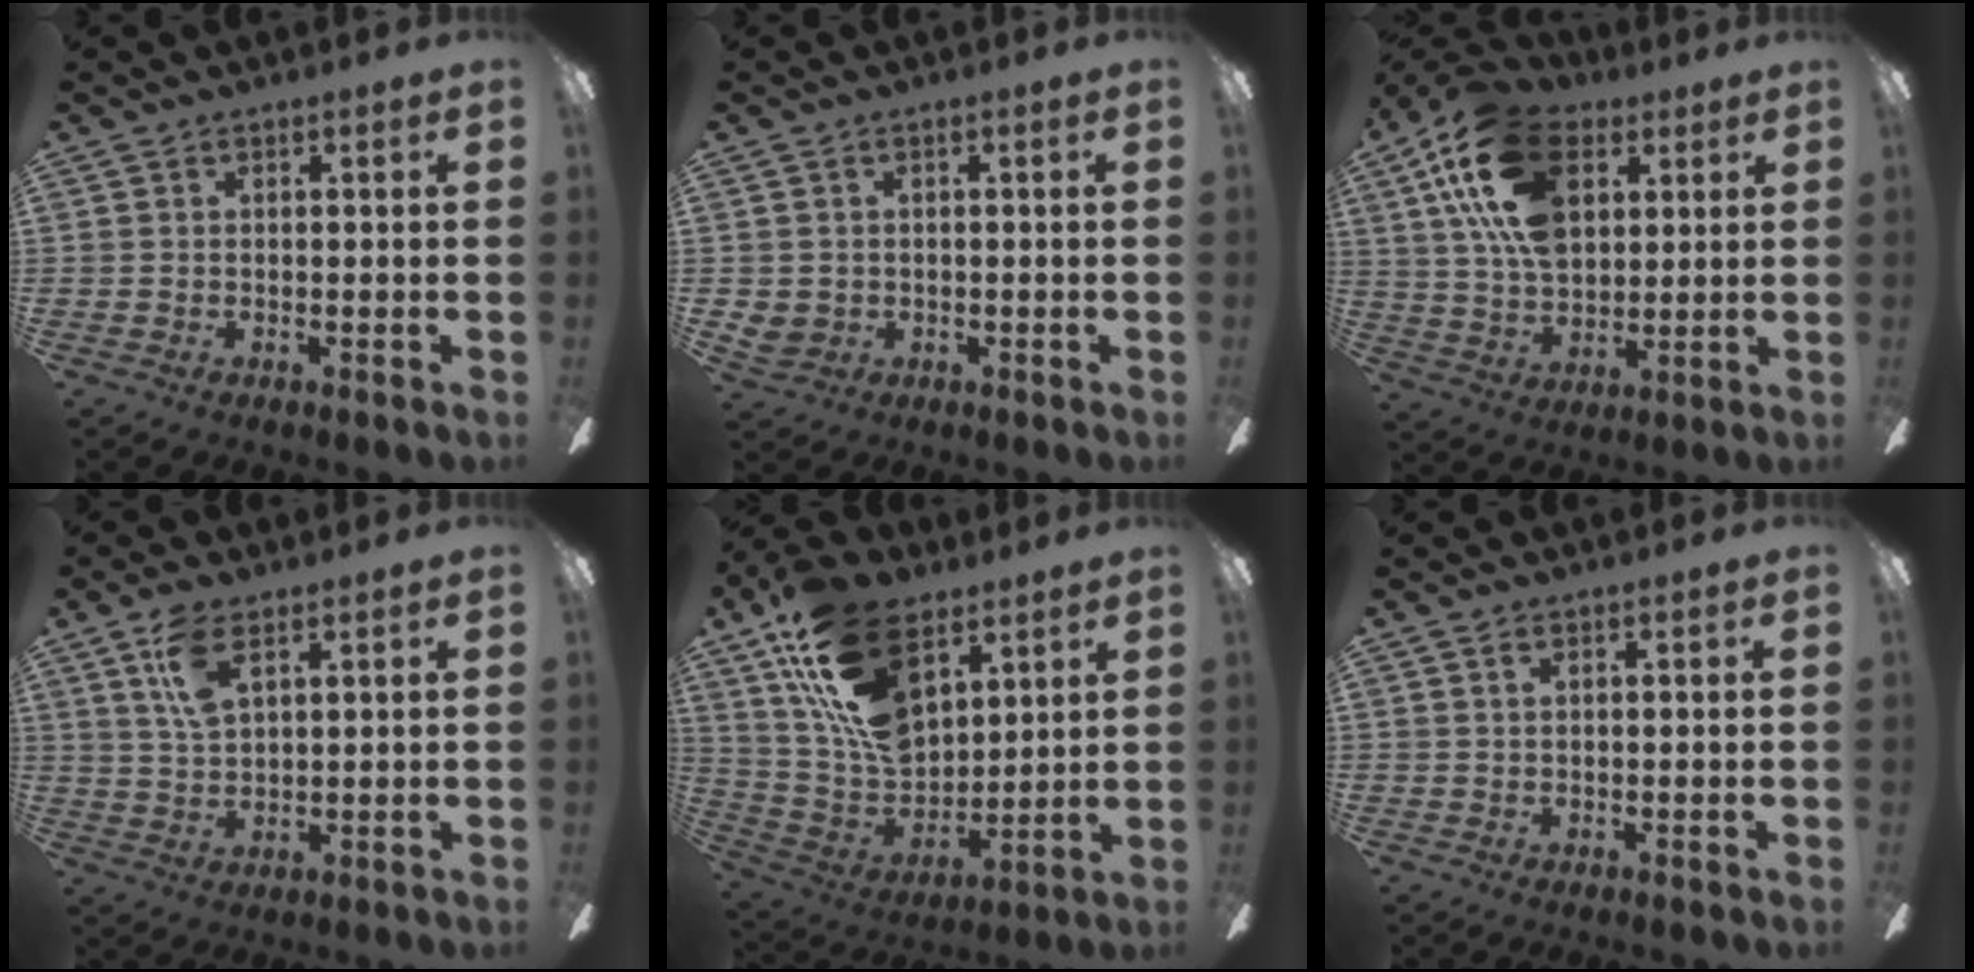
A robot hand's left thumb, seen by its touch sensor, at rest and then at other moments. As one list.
[{"total": 2.7, "force": [0.1, 2.5, 0.9], "torque": [-0.017, 0.005, 0.003]}, {"total": 20.6, "force": [8.7, 12.6, 13.8], "torque": [-0.283, -0.009, 0.153]}, {"total": 8.2, "force": [4.4, 3.8, 5.8], "torque": [-0.116, 0.001, 0.080]}, {"total": 21.5, "force": [11.0, 12.5, 13.6], "torque": [-0.275, -0.049, 0.200]}, {"total": 1.1, "force": [0.5, 0.5, 0.8], "torque": [-0.017, 0.004, 0.009]}]